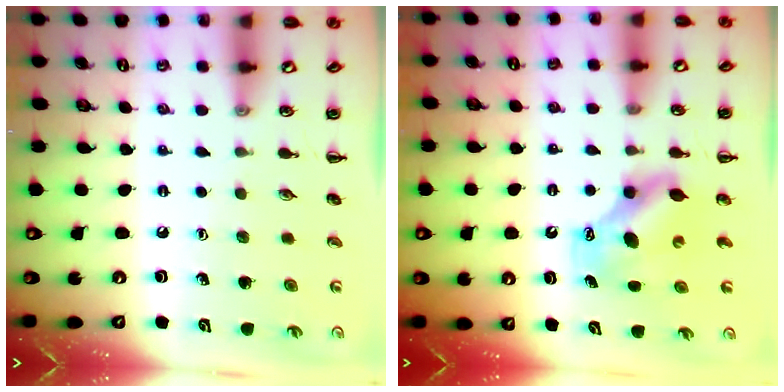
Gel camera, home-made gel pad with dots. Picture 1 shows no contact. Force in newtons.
{"total": 8.4, "press": 8.3, "slide": 1.4}